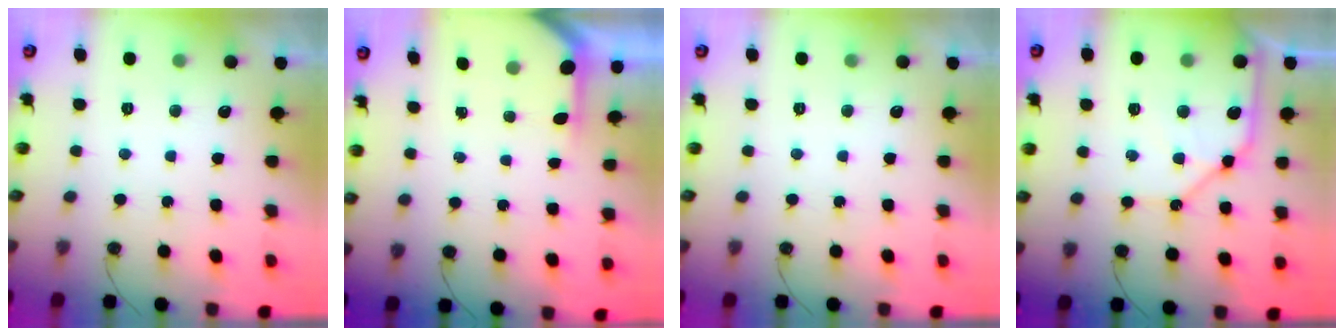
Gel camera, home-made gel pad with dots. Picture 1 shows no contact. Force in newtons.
{"total": 2.7, "press": 2.7, "slide": 0.2}
{"total": 0.0}
{"total": 12.8, "press": 12.8, "slide": 1.5}